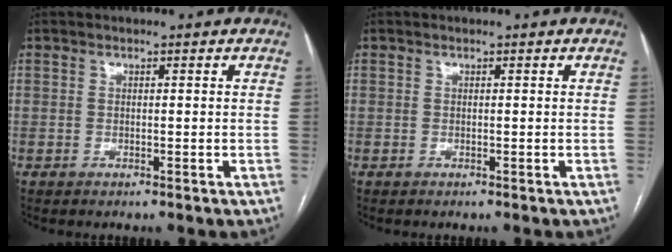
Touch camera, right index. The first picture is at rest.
{"total": 0.0}